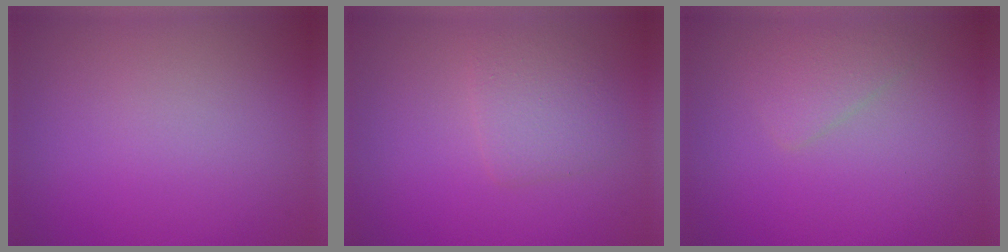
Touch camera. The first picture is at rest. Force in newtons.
{"total": 2.3, "press": 2.3, "slide": 0.0}
{"total": 1.7, "press": 1.7, "slide": 0.1}